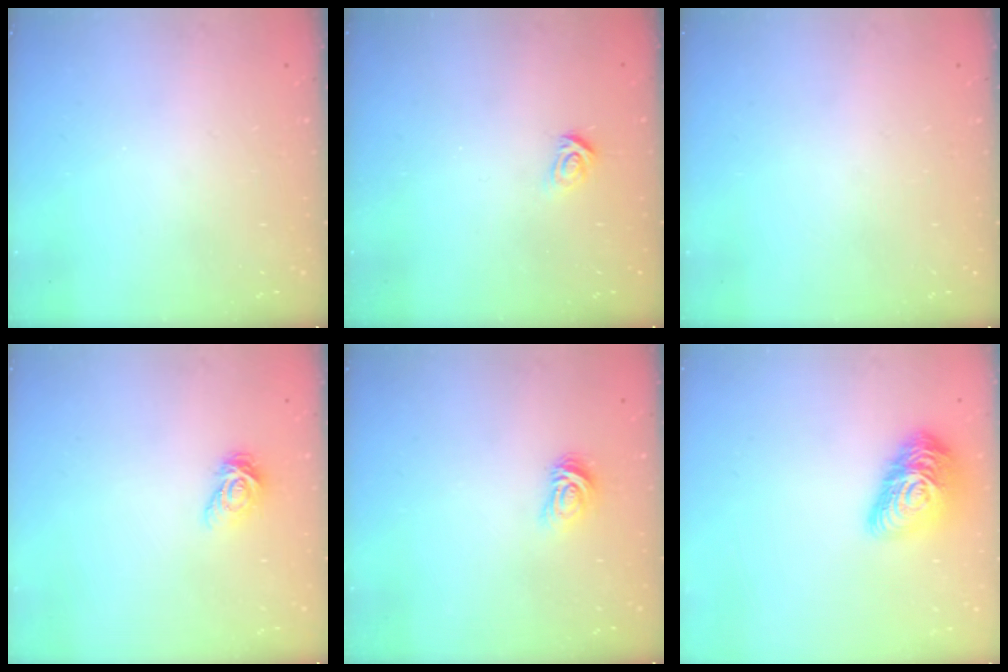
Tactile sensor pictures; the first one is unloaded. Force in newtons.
{"total": 3.6, "press": 3.6, "slide": 0.3}
{"total": 0.0}
{"total": 5.1, "press": 5.1, "slide": 0.2}
{"total": 5.1, "press": 5.1, "slide": 0.5}
{"total": 15.5, "press": 15.5, "slide": 0.8}